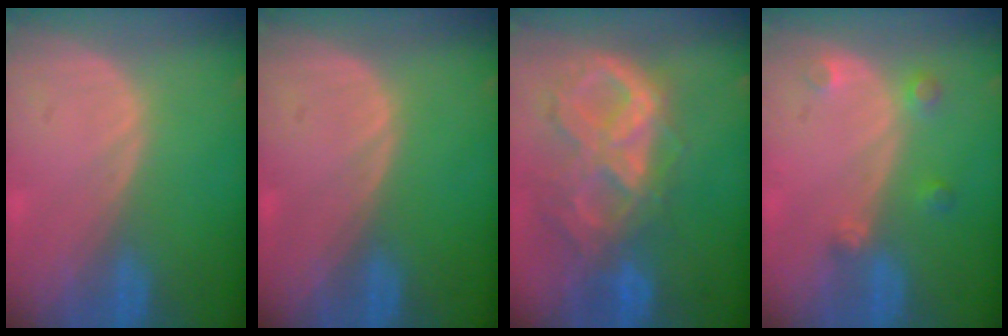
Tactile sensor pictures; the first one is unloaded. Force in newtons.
{"total": 0.0}
{"total": 10.5, "press": 8.8, "slide": 5.7}
{"total": 2.8, "press": 2.7, "slide": 0.7}